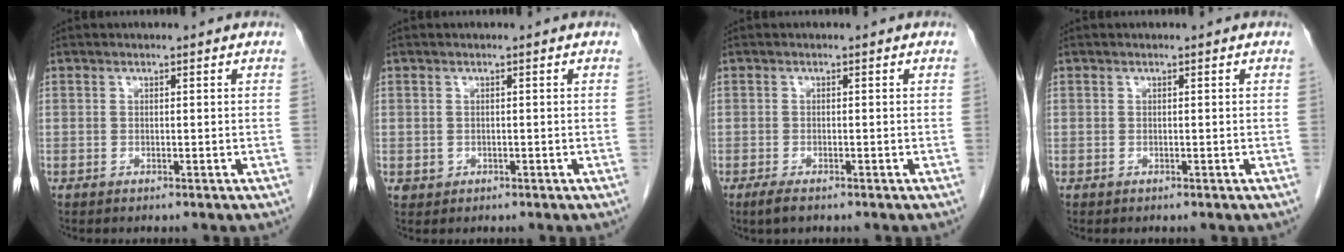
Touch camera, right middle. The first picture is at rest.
{"total": 1.0, "force": [-0.2, 1.0, 0.2], "torque": [-0.006, 0.001, 0.003]}
{"total": 2.0, "force": [-1.3, 0.5, 1.4], "torque": [-0.035, -0.006, -0.023]}
{"total": 0.0}